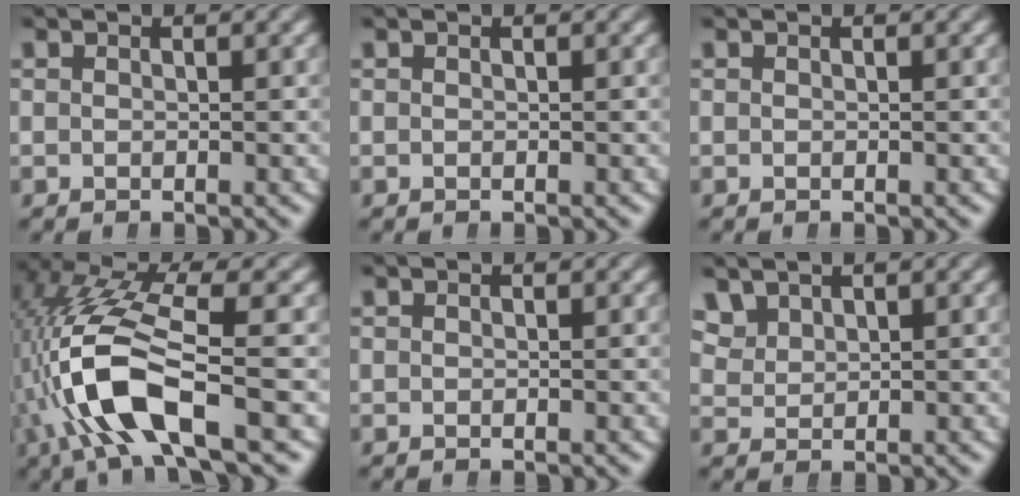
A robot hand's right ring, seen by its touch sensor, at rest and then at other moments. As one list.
[{"total": 0.0}, {"total": 0.0}, {"total": 9.1, "force": [-0.9, 4.0, 8.1], "torque": [-0.196, -0.022, -0.002]}, {"total": 0.0}, {"total": 2.5, "force": [2.3, 0.9, 0.4], "torque": [-0.017, -0.002, 0.049]}]